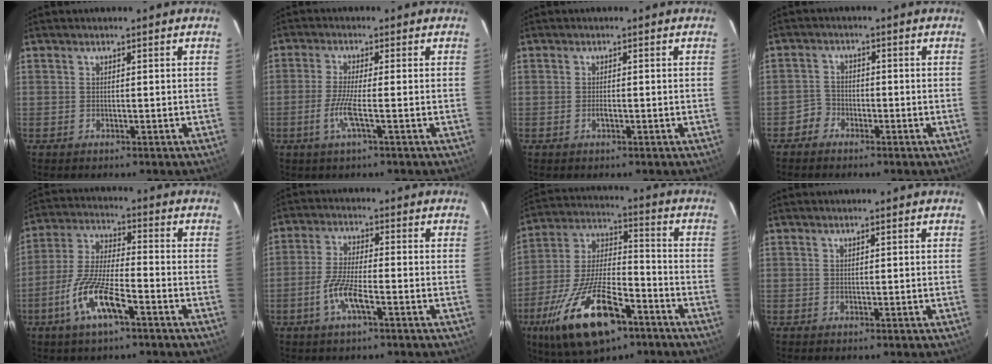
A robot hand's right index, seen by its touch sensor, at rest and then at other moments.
{"total": 4.6, "force": [-1.9, -0.4, 4.2], "torque": [-0.096, -0.008, -0.039]}
{"total": 1.0, "force": [-0.5, 0.4, 0.8], "torque": [-0.015, -0.001, -0.008]}
{"total": 2.8, "force": [-1.8, 2.1, -0.3], "torque": [0.007, 0.014, -0.036]}
{"total": 11.7, "force": [-5.9, 2.8, 9.7], "torque": [-0.208, -0.008, -0.116]}
{"total": 6.6, "force": [-3.1, 1.2, 5.7], "torque": [-0.123, -0.004, -0.062]}
{"total": 21.5, "force": [-11.8, 8.6, 15.8], "torque": [-0.317, -0.025, -0.201]}
{"total": 0.0}